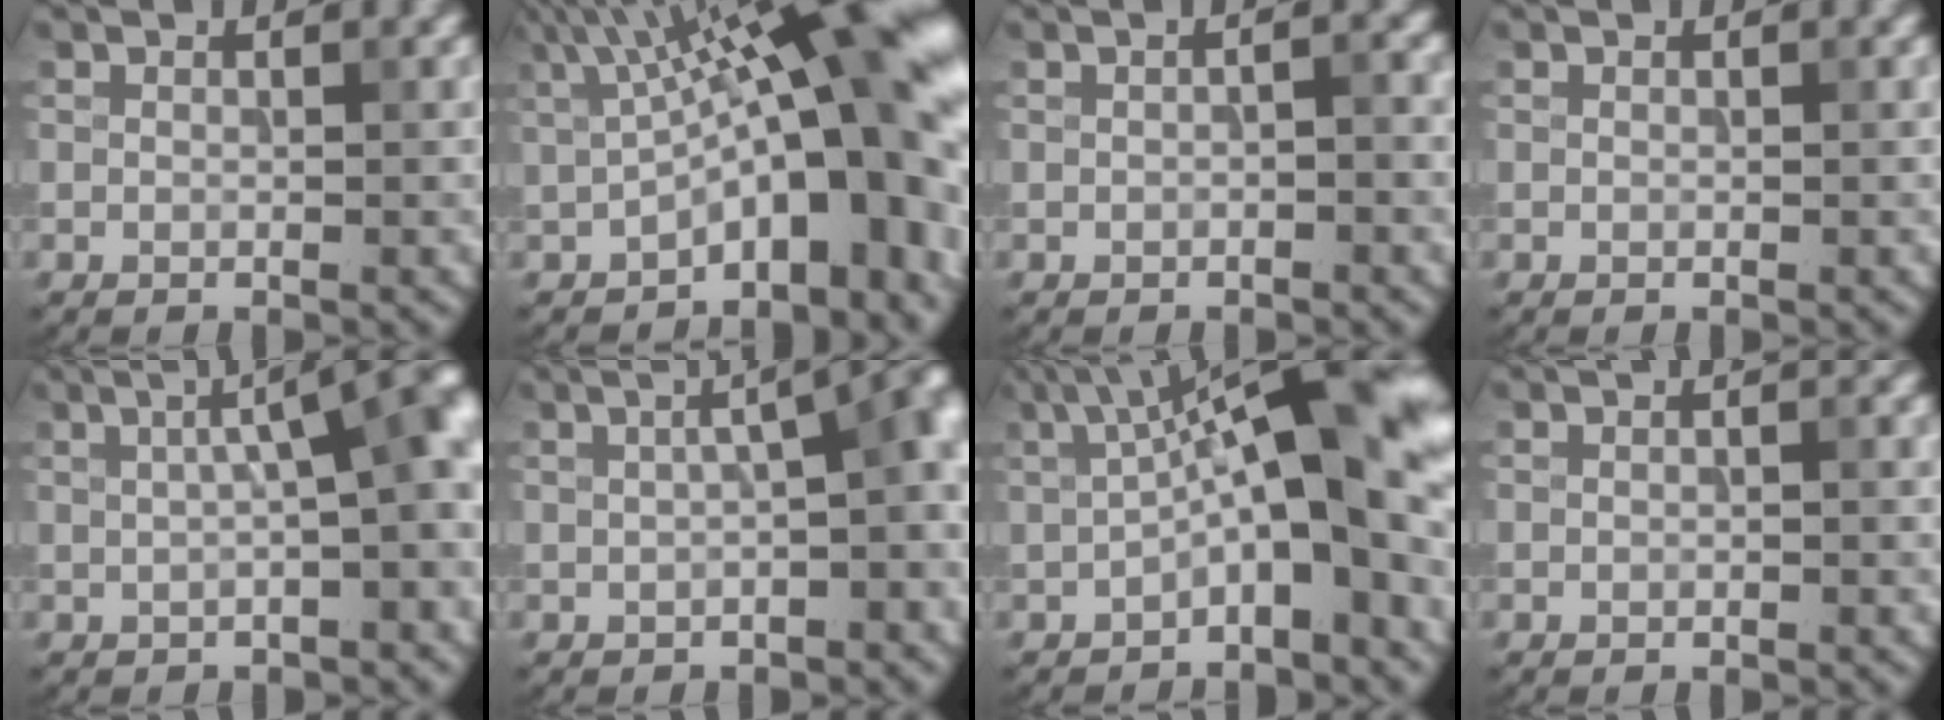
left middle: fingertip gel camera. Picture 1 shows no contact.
{"total": 17.2, "force": [2.1, 6.3, 15.8], "torque": [-0.193, 0.027, 0.043]}
{"total": 1.1, "force": [-0.3, 0.1, 1.0], "torque": [-0.017, 0.005, -0.004]}
{"total": 0.0}
{"total": 7.4, "force": [1.0, 1.6, 7.1], "torque": [-0.085, 0.022, 0.015]}
{"total": 6.1, "force": [0.3, 1.6, 5.9], "torque": [-0.069, 0.017, 0.005]}
{"total": 11.7, "force": [0.8, 3.1, 11.3], "torque": [-0.162, 0.033, 0.003]}
{"total": 0.0}